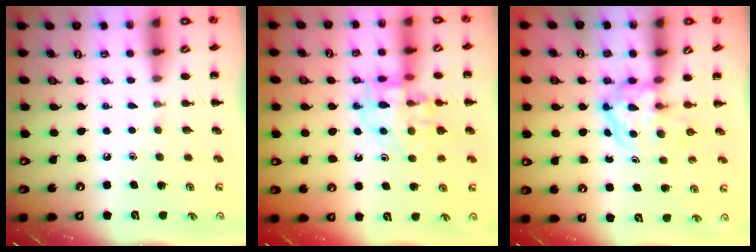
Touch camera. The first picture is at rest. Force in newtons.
{"total": 13.9, "press": 13.7, "slide": 2.5}
{"total": 3.9, "press": 3.9, "slide": 0.5}